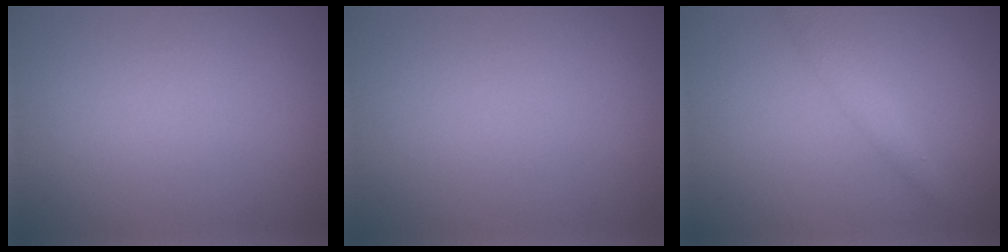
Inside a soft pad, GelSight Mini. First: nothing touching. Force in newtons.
{"total": 0.0}
{"total": 1.9, "press": 1.9, "slide": 0.1}